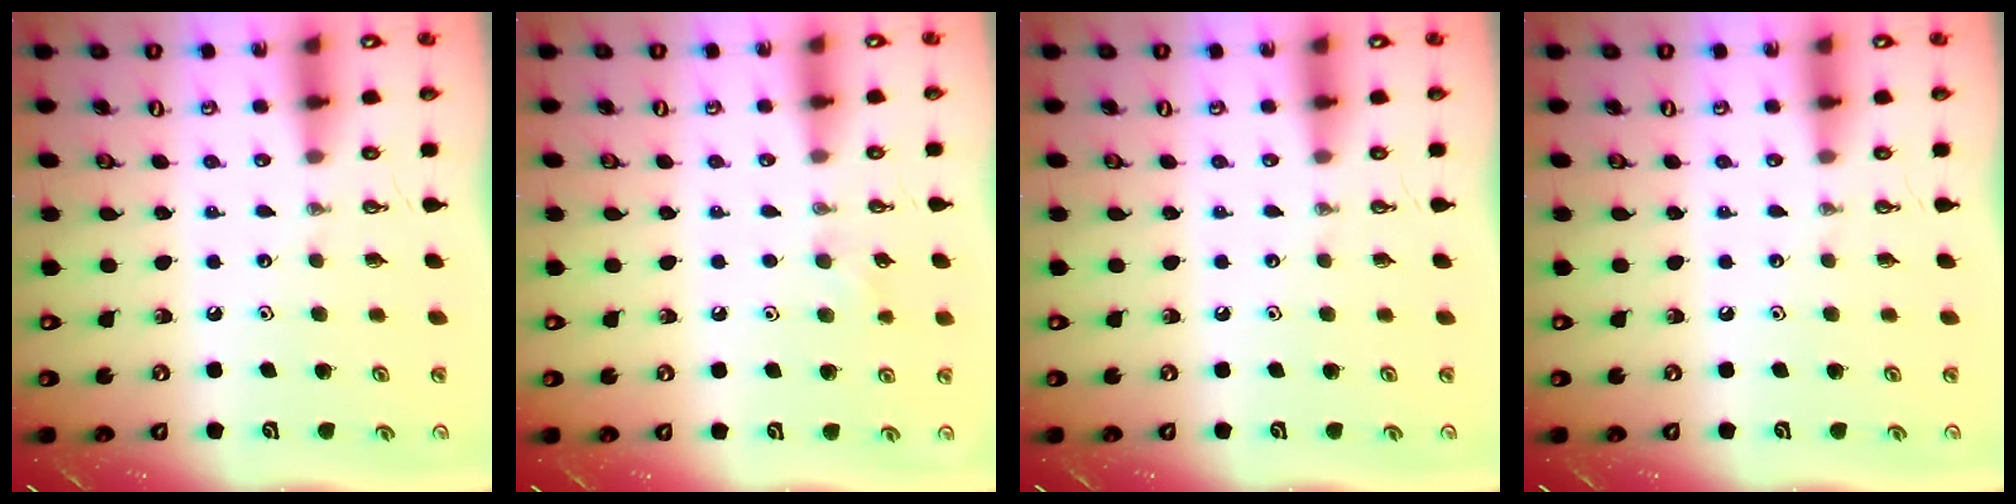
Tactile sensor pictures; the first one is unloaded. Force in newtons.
{"total": 6.3, "press": 5.8, "slide": 2.5}
{"total": 0.0}
{"total": 0.0}